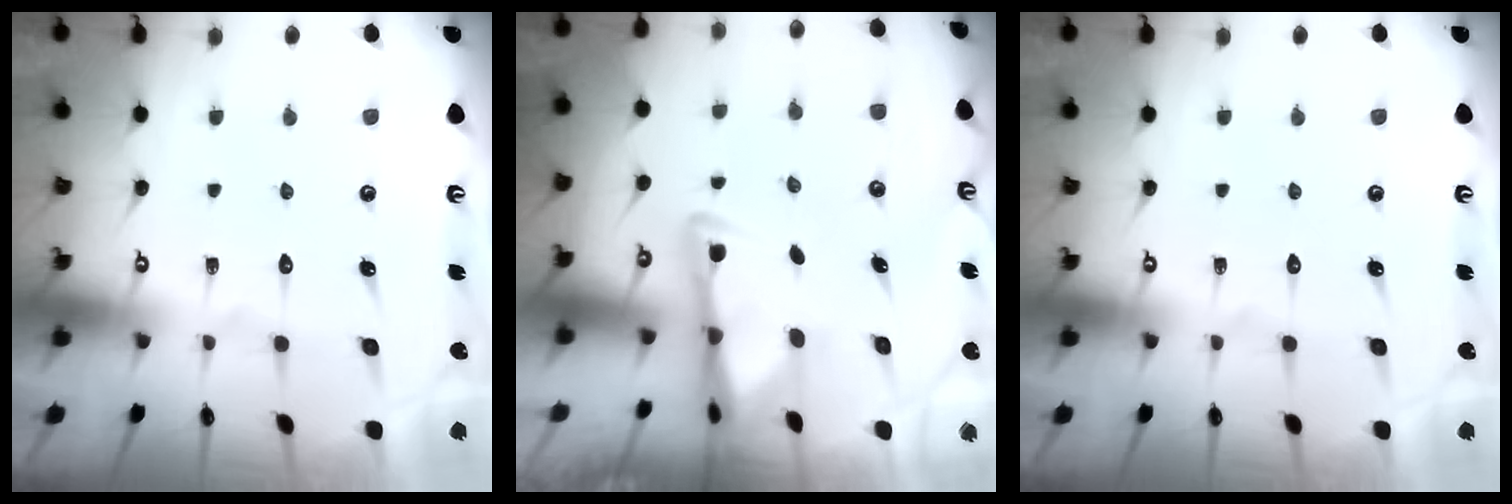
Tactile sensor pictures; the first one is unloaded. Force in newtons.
{"total": 2.9, "press": 2.9, "slide": 0.5}
{"total": 0.0}